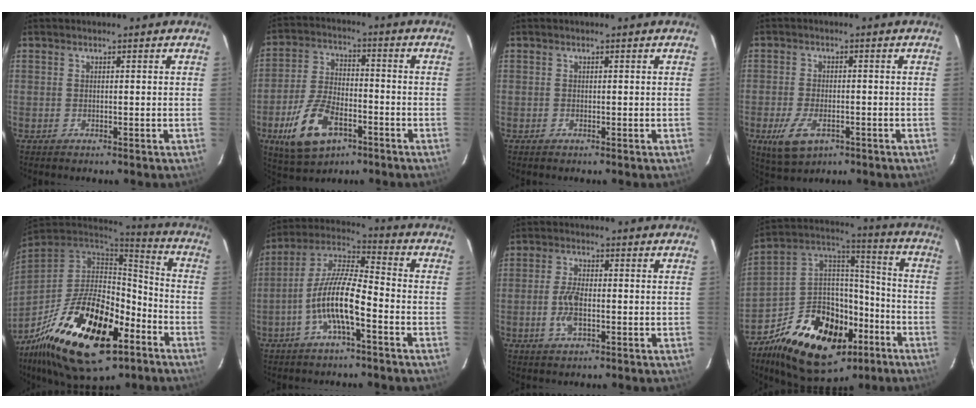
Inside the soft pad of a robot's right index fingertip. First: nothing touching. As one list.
[{"total": 13.5, "force": [-6.4, 6.9, 9.6], "torque": [-0.208, -0.004, -0.109]}, {"total": 0.0}, {"total": 7.5, "force": [-3.4, 3.9, 5.4], "torque": [-0.126, -0.015, -0.056]}, {"total": 29.1, "force": [-14.1, 13.4, 21.6], "torque": [-0.420, -0.032, -0.222]}, {"total": 11.8, "force": [-4.6, 2.7, 10.6], "torque": [-0.216, 0.005, -0.092]}, {"total": 5.5, "force": [-1.4, 2.4, 4.7], "torque": [-0.101, 0.000, -0.026]}, {"total": 24.6, "force": [-12.2, 15.8, 14.5], "torque": [-0.299, 0.044, -0.178]}]